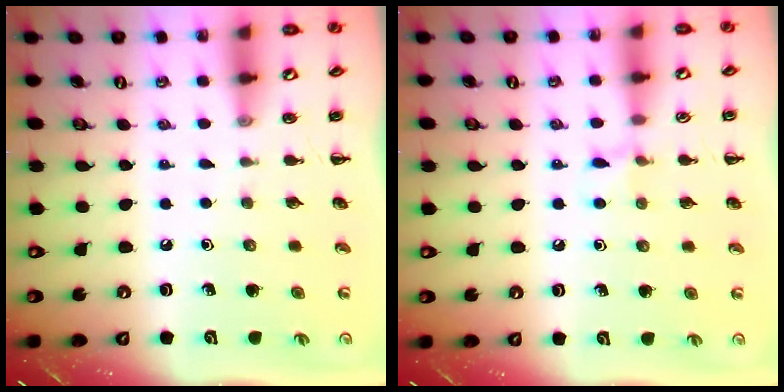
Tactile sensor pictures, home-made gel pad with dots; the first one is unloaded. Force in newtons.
{"total": 5.8, "press": 5.6, "slide": 1.8}